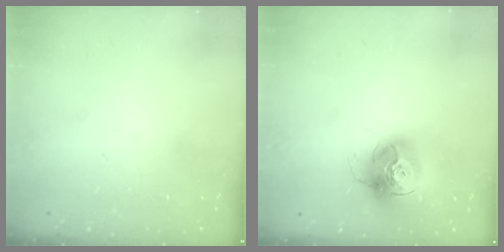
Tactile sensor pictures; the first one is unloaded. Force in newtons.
{"total": 15.7, "press": 15.6, "slide": 1.6}